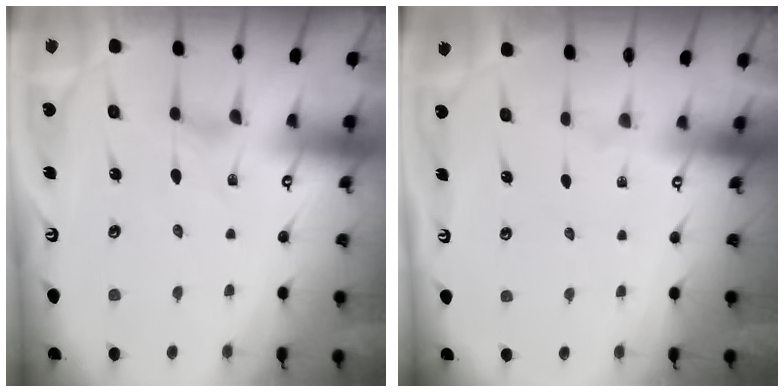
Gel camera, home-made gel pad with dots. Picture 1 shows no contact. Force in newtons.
{"total": 0.0}